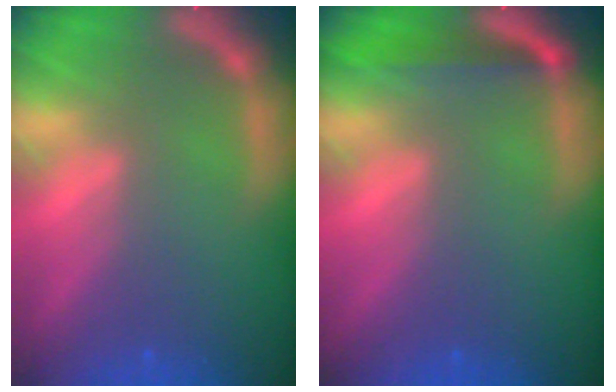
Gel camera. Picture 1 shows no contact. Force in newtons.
{"total": 3.0}